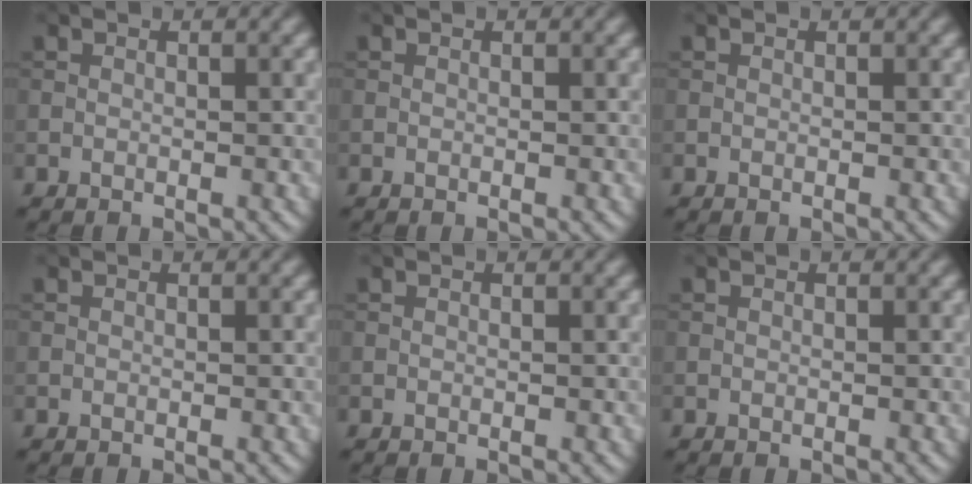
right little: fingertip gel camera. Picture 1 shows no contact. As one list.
[{"total": 0.0}, {"total": 0.0}, {"total": 0.0}, {"total": 0.0}, {"total": 0.0}]